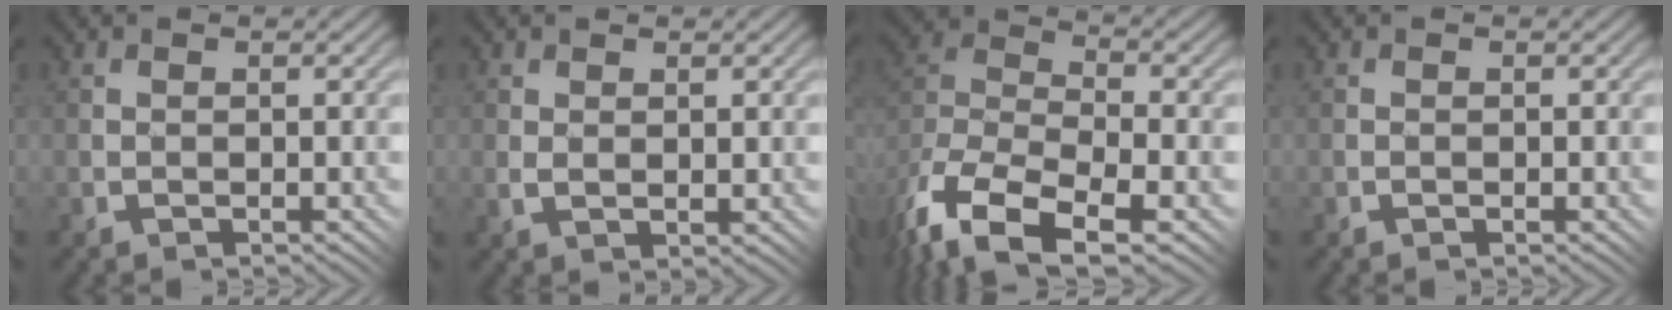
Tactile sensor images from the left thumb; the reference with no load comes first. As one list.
[{"total": 1.8, "force": [0.3, 0.9, 1.5], "torque": [-0.029, -0.003, 0.008]}, {"total": 12.9, "force": [-8.4, 5.7, 7.9], "torque": [-0.197, -0.024, -0.150]}, {"total": 0.0}]